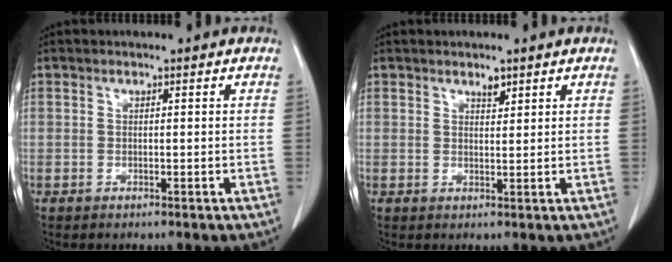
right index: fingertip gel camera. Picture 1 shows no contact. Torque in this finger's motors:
{"motor_torque": [0.02, 0.01, 0.00, 0.00]}